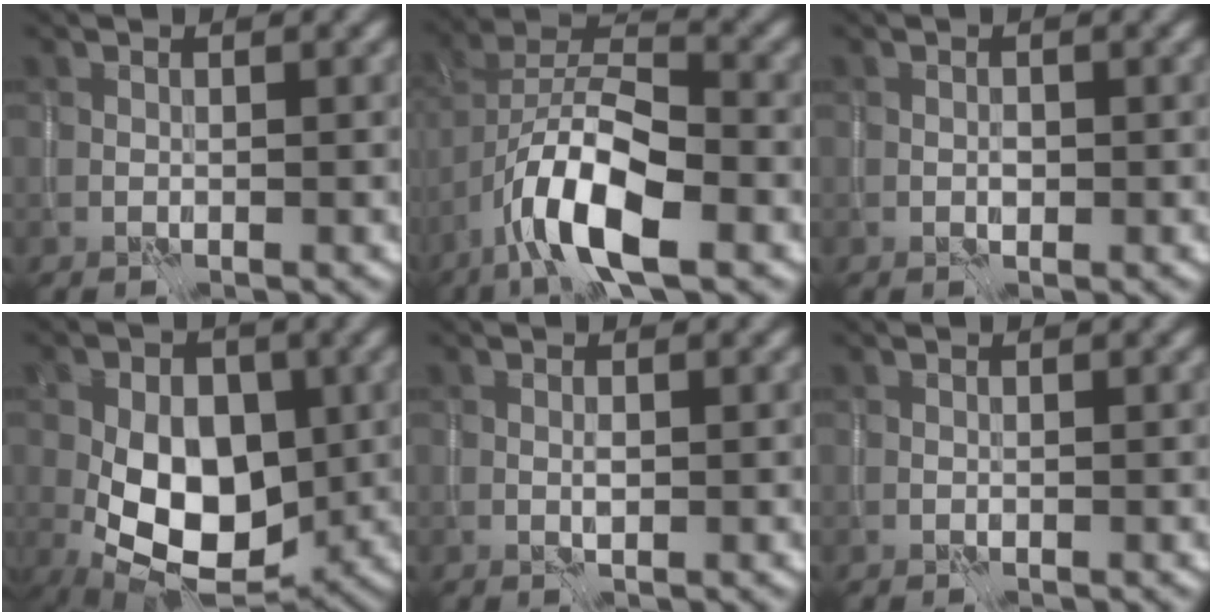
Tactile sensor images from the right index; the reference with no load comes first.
{"total": 9.3, "force": [-4.7, 3.4, 7.3], "torque": [-0.134, 0.011, -0.090]}
{"total": 0.7, "force": [-0.2, 0.5, 0.5], "torque": [-0.009, -0.001, -0.003]}
{"total": 11.3, "force": [-1.7, 7.1, 8.5], "torque": [-0.130, -0.006, -0.035]}
{"total": 0.5, "force": [0.0, 0.1, 0.5], "torque": [-0.012, 0.000, 0.001]}
{"total": 0.0}